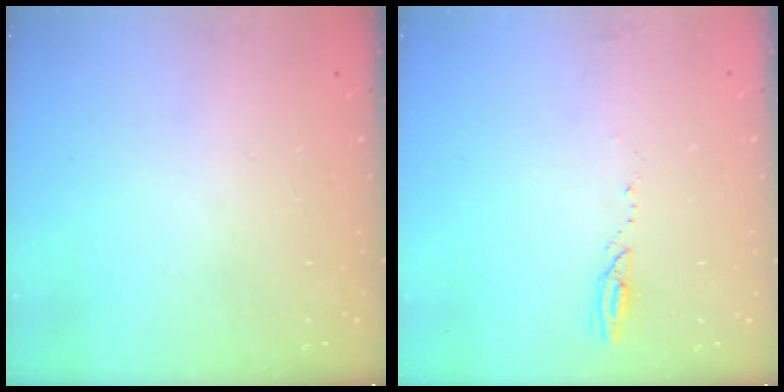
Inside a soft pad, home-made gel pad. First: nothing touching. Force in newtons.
{"total": 2.6, "press": 2.6, "slide": 0.3}